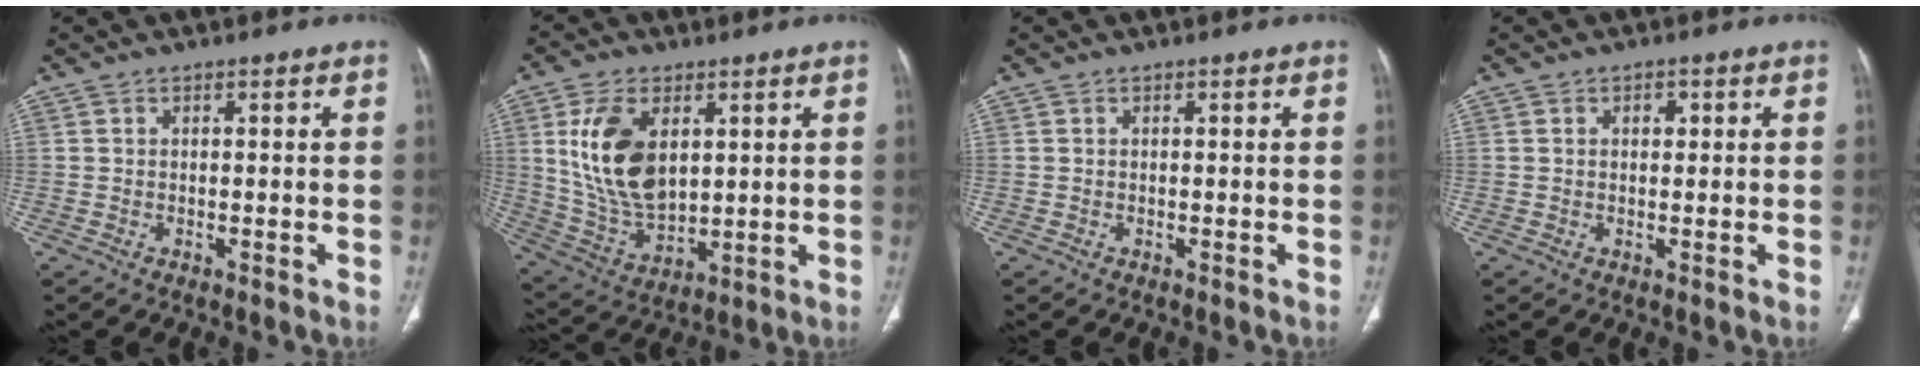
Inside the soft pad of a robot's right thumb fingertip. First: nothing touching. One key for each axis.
{"total": 15.6, "fx": 4.1, "fy": 9.1, "fz": 12.0, "tx": -0.221, "ty": -0.019, "tz": 0.093}
{"total": 0.0}
{"total": 1.7, "fx": 0.6, "fy": 1.2, "fz": 1.1, "tx": -0.012, "ty": 0.001, "tz": 0.007}